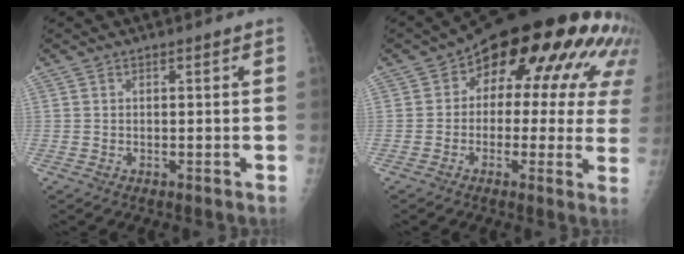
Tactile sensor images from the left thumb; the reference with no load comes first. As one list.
[{"total": 20.7, "force": [7.5, 11.2, 15.7], "torque": [-0.143, 0.024, 0.087]}]